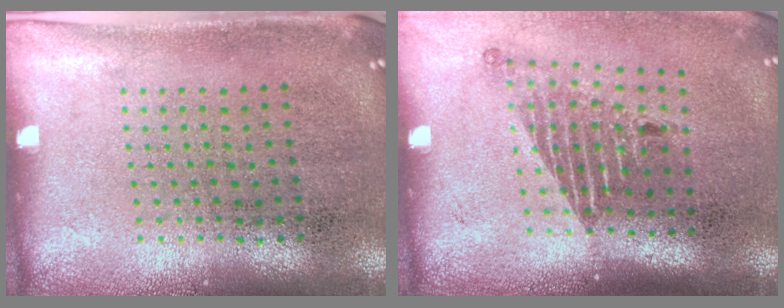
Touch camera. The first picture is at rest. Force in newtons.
{"total": 1.7, "press": 1.2, "slide": 1.2}